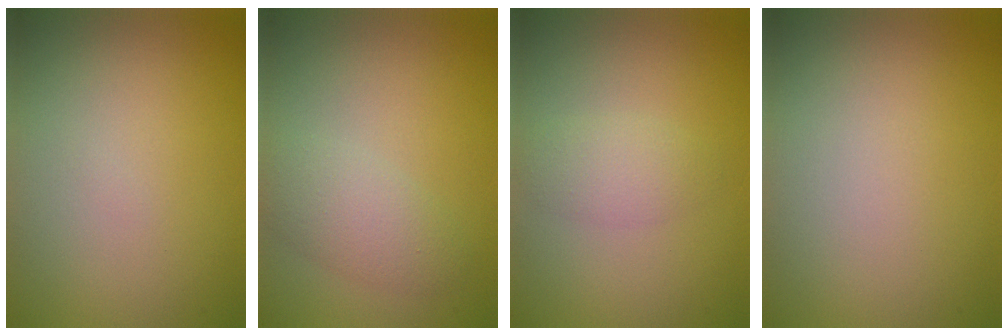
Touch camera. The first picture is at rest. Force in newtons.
{"total": 2.9, "press": 2.9, "slide": 0.1}
{"total": 2.0, "press": 2.0, "slide": 0.1}
{"total": 0.0}